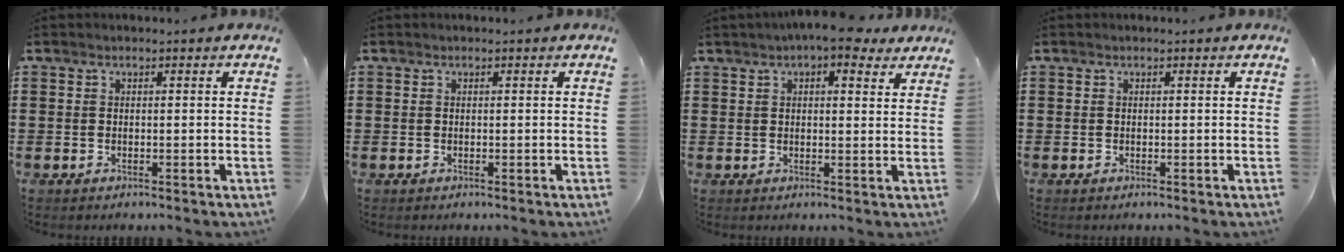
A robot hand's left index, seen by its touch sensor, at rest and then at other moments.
{"total": 0.0}
{"total": 4.9, "force": [3.6, 1.3, 3.0], "torque": [-0.052, -0.003, 0.060]}
{"total": 0.0}